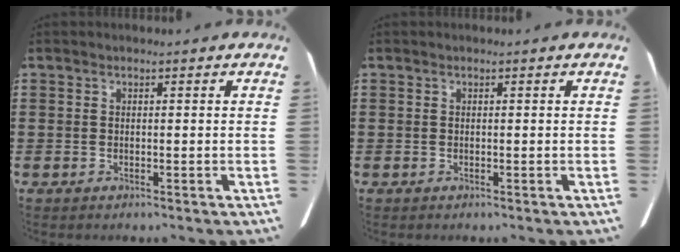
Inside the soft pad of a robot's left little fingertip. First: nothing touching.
{"total": 0.0}